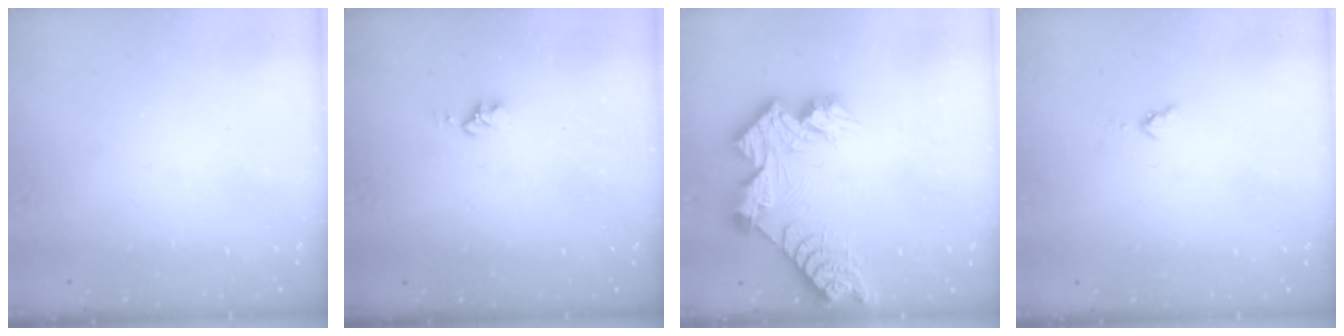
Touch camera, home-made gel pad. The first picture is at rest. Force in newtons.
{"total": 2.8, "press": 2.8, "slide": 0.4}
{"total": 13.4, "press": 13.4, "slide": 1.1}
{"total": 2.8, "press": 2.8, "slide": 0.4}